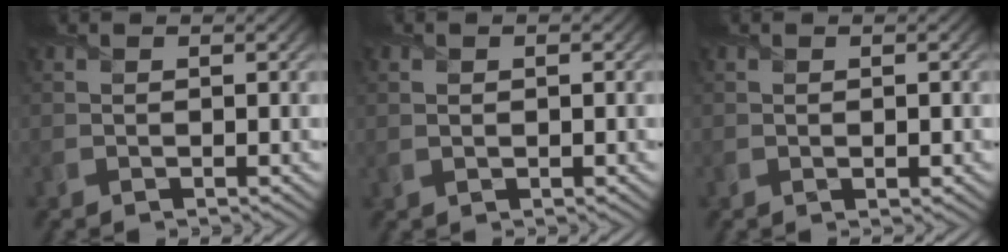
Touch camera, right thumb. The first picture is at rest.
{"total": 1.3, "force": [0.3, 0.8, 0.9], "torque": [-0.013, -0.004, 0.014]}
{"total": 0.7, "force": [-0.1, 0.2, 0.6], "torque": [-0.011, -0.002, 0.000]}